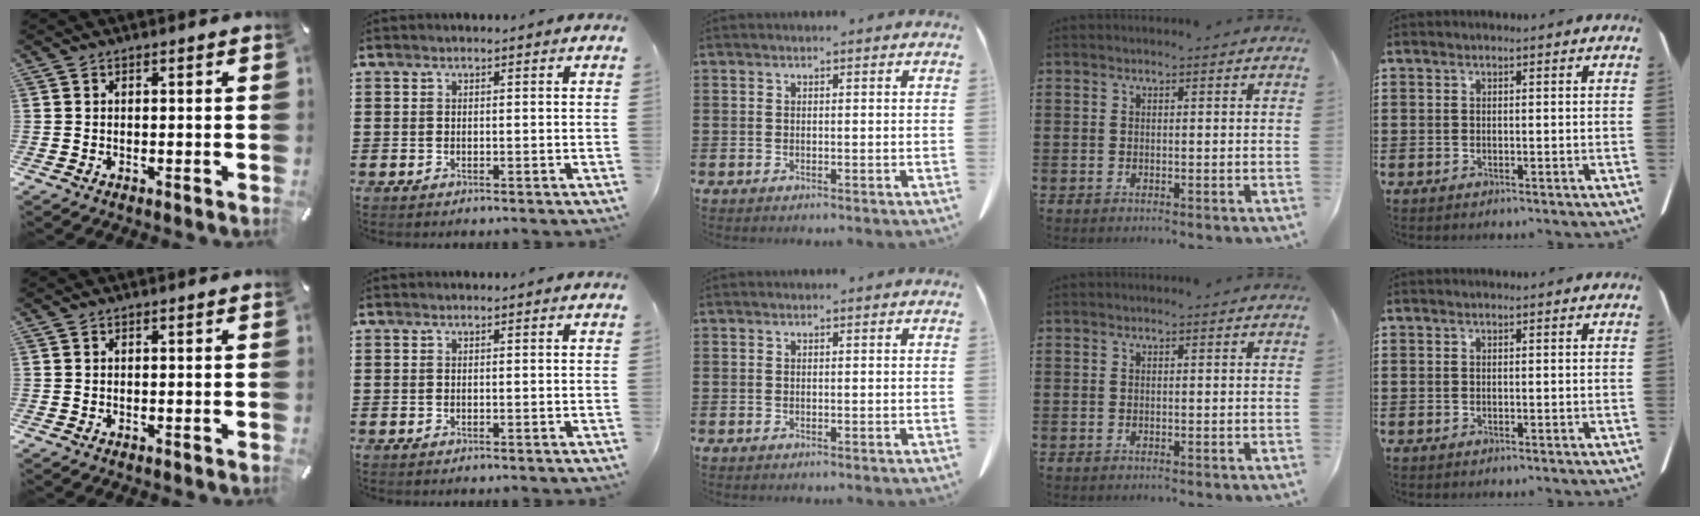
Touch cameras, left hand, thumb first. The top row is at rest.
{}